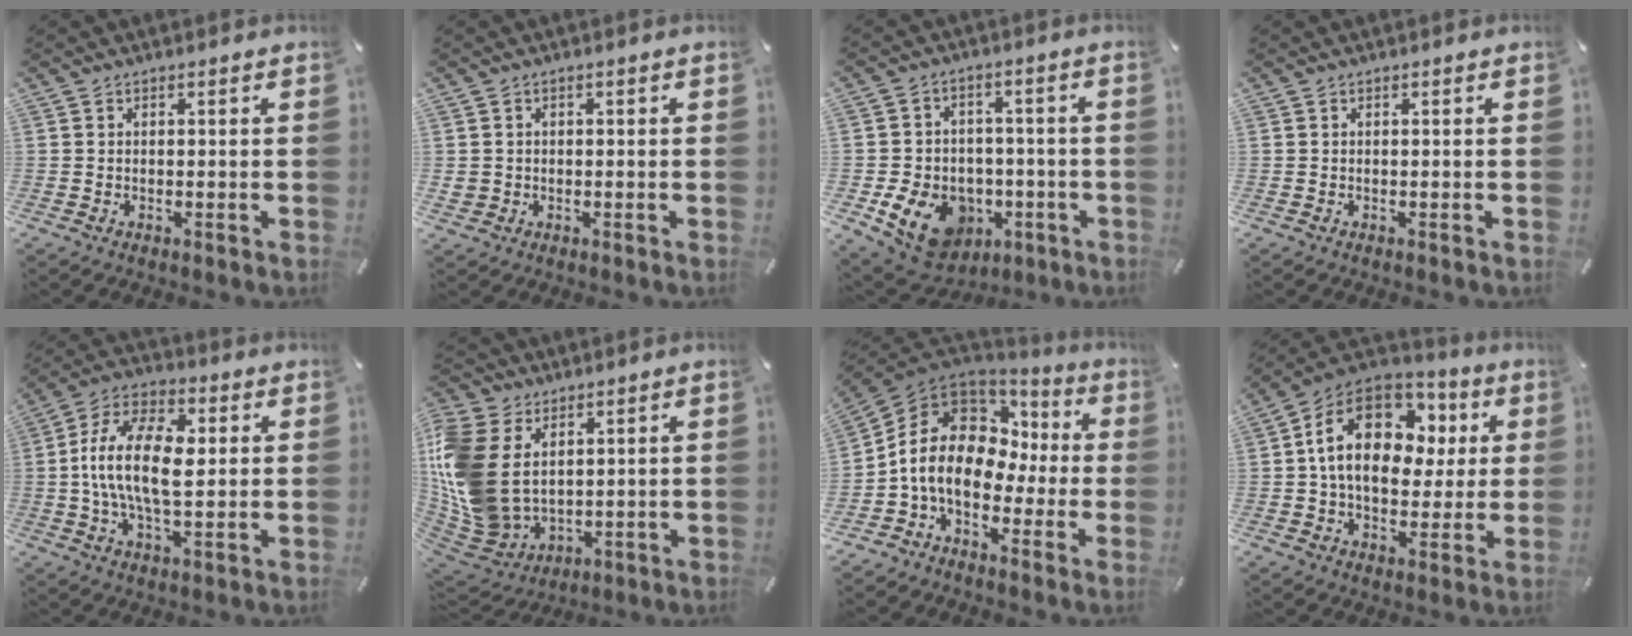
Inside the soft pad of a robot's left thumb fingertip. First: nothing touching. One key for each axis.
{"total": 2.2, "fx": -0.1, "fy": 2.2, "fz": 0.4, "tx": -0.008, "ty": 0.004, "tz": -0.004}
{"total": 13.8, "fx": -4.6, "fy": 11.0, "fz": 7.1, "tx": -0.125, "ty": 0.025, "tz": -0.070}
{"total": 0.0}
{"total": 15.3, "fx": 0.9, "fy": 7.8, "fz": 13.1, "tx": -0.269, "ty": 0.003, "tz": 0.010}
{"total": 16.2, "fx": 2.9, "fy": 13.2, "fz": 9.0, "tx": -0.246, "ty": -0.025, "tz": 0.056}
{"total": 13.4, "fx": -1.4, "fy": 10.6, "fz": 8.0, "tx": -0.185, "ty": 0.004, "tz": -0.033}
{"total": 19.1, "fx": 4.3, "fy": 13.8, "fz": 12.4, "tx": -0.228, "ty": -0.003, "tz": 0.076}